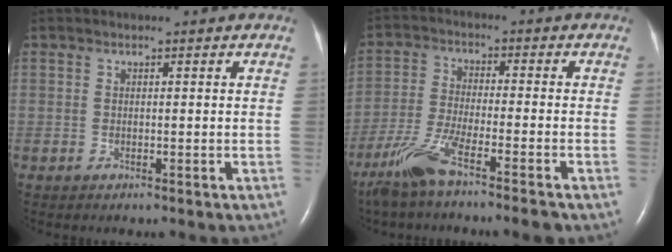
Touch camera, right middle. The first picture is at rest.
{"total": 8.5, "force": [-6.1, -0.1, 5.9], "torque": [-0.127, -0.021, -0.119]}